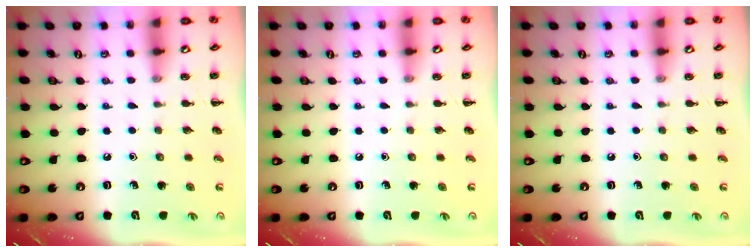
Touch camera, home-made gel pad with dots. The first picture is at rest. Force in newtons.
{"total": 0.0}
{"total": 0.0}